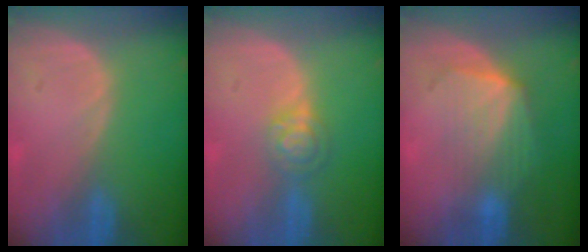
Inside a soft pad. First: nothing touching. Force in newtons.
{"total": 4.0, "press": 3.6, "slide": 1.7}
{"total": 7.2, "press": 6.5, "slide": 3.0}